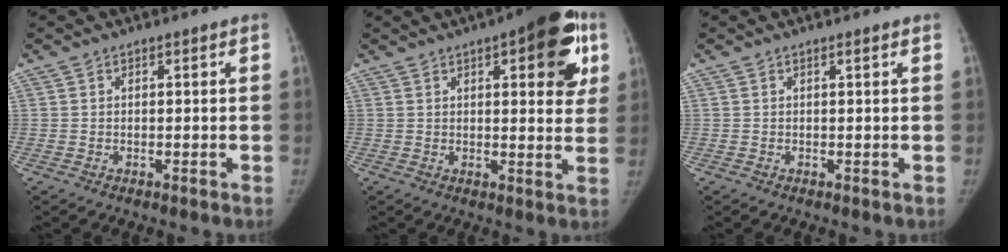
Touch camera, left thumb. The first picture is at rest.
{"total": 15.7, "force": [6.5, 5.9, 13.0], "torque": [-0.118, -0.012, 0.073]}
{"total": 0.5, "force": [0.4, 0.0, 0.4], "torque": [-0.004, -0.001, 0.008]}